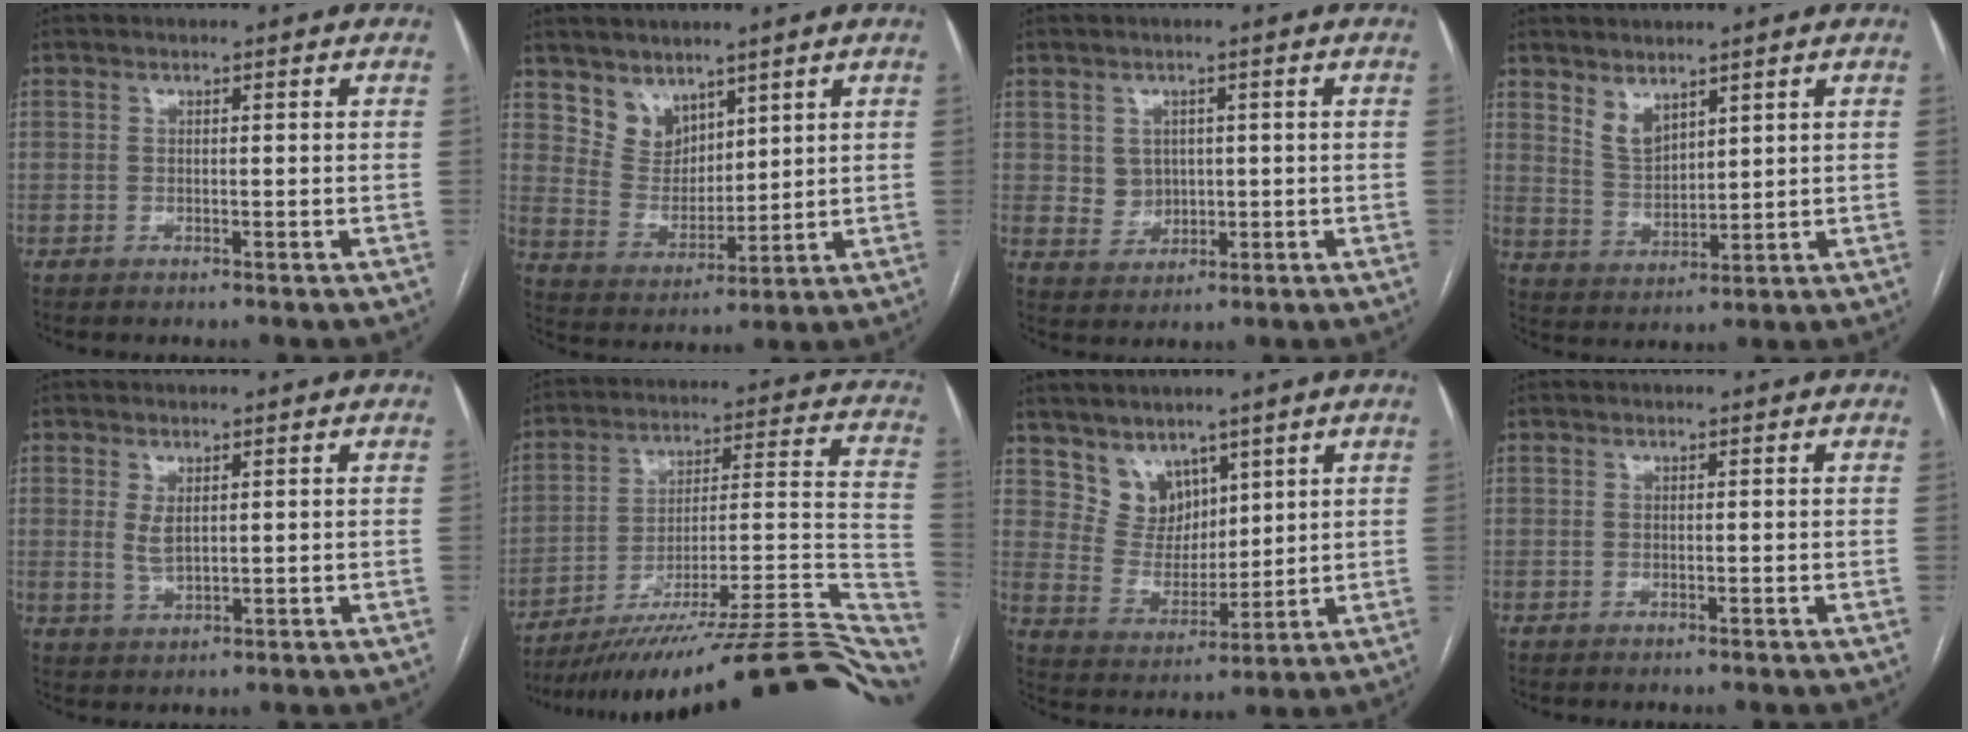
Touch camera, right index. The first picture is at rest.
{"total": 6.5, "force": [4.8, 4.2, 1.3], "torque": [-0.030, 0.005, 0.106]}
{"total": 3.9, "force": [0.8, 3.7, 1.1], "torque": [-0.017, 0.010, 0.022]}
{"total": 4.6, "force": [3.5, 2.1, 2.2], "torque": [-0.048, -0.004, 0.080]}
{"total": 3.0, "force": [0.8, 1.4, 2.5], "torque": [-0.053, -0.004, 0.024]}
{"total": 31.9, "force": [-26.0, 4.1, 18.1], "torque": [-0.161, -0.003, -0.363]}
{"total": 7.0, "force": [5.0, 4.7, 1.4], "torque": [-0.032, 0.011, 0.109]}
{"total": 0.0}